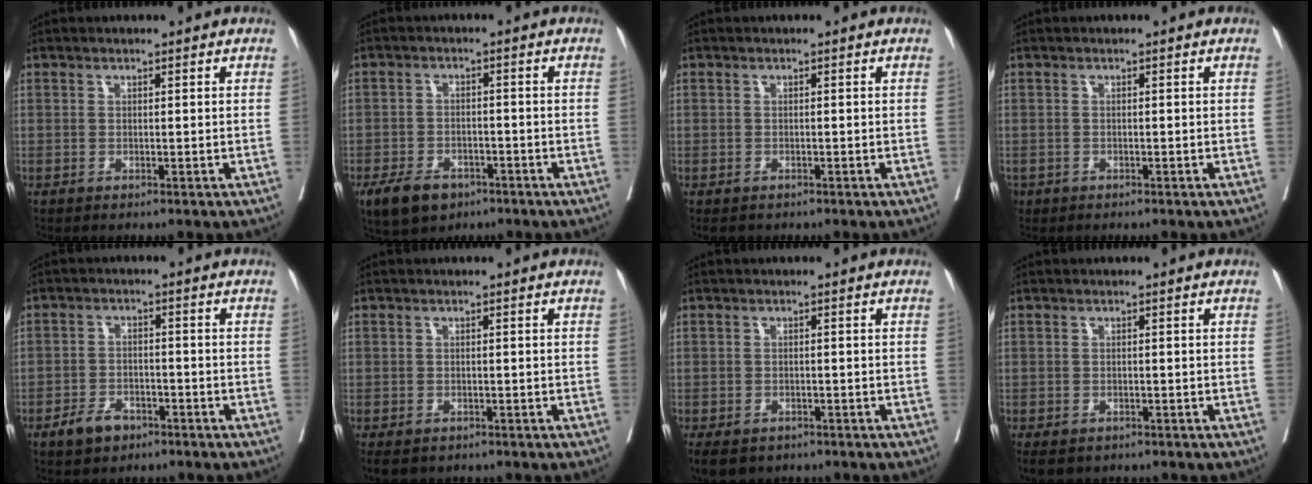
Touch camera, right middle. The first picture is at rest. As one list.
[{"total": 6.5, "force": [-4.1, 3.9, 3.2], "torque": [-0.060, -0.002, -0.063]}, {"total": 1.3, "force": [-1.0, 0.7, 0.4], "torque": [-0.008, -0.001, -0.011]}, {"total": 1.5, "force": [-1.0, 1.1, 0.3], "torque": [-0.011, 0.000, -0.015]}, {"total": 4.3, "force": [-2.8, 2.6, 2.0], "torque": [-0.038, 0.003, -0.043]}, {"total": 3.7, "force": [-2.6, 2.2, 1.4], "torque": [-0.021, -0.005, -0.037]}, {"total": 8.6, "force": [-5.3, 5.8, 3.4], "torque": [-0.085, -0.015, -0.069]}, {"total": 4.2, "force": [-2.9, 2.6, 1.6], "torque": [-0.025, -0.005, -0.041]}]